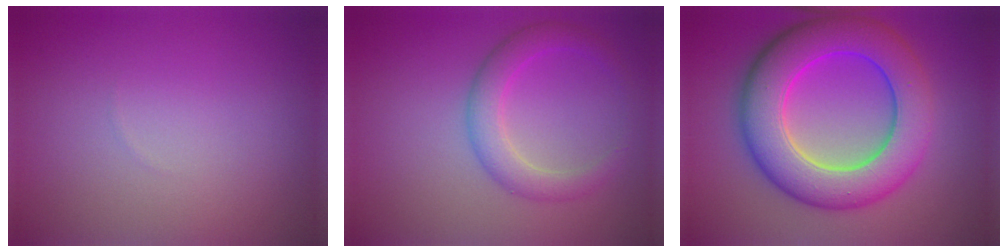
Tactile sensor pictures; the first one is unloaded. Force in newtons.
{"total": 3.1, "press": 3.1, "slide": 0.0}
{"total": 9.8, "press": 9.8, "slide": 0.2}